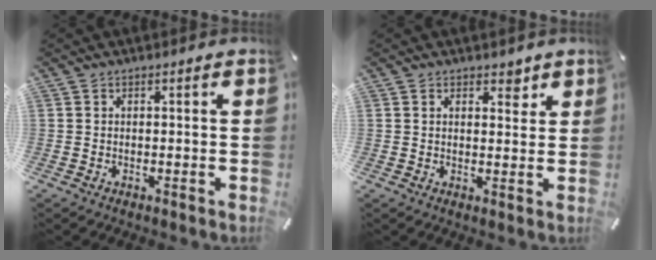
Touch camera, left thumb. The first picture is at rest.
{"total": 3.1, "force": [1.9, 1.8, 1.5], "torque": [-0.010, -0.010, 0.029]}